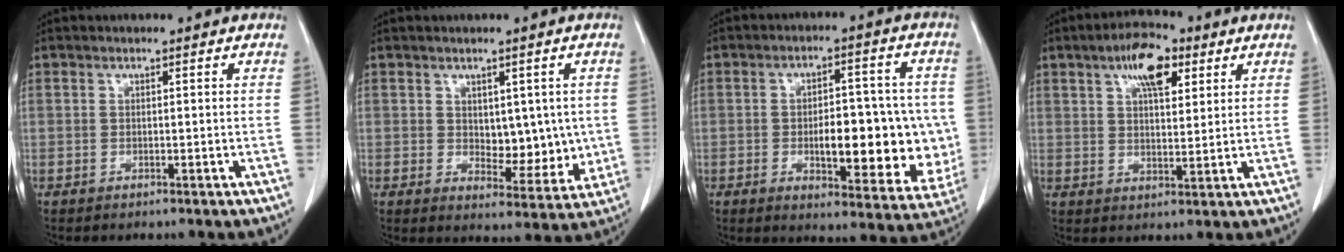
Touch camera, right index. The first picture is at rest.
{"total": 7.1, "force": [0.6, 4.2, 5.7], "torque": [-0.062, -0.003, 0.023]}
{"total": 15.1, "force": [-1.7, 6.0, 13.8], "torque": [-0.169, 0.013, -0.009]}
{"total": 8.1, "force": [4.1, 3.3, 6.1], "torque": [-0.107, 0.012, 0.069]}